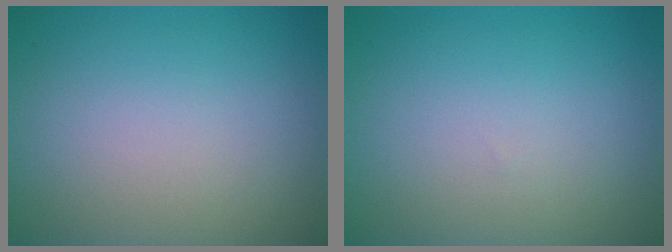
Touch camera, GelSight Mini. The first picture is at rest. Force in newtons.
{"total": 0.0}